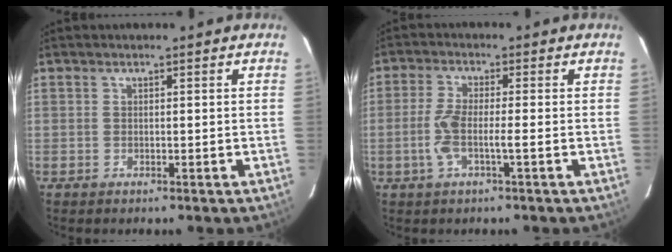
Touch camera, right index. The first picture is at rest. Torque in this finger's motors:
{"motor_torque": [0.94, -0.02, 0.28, 0.13]}